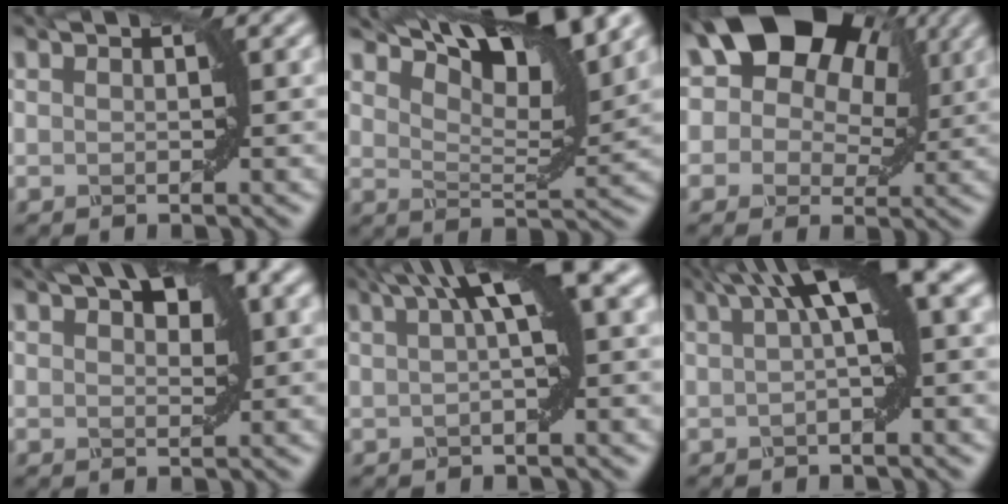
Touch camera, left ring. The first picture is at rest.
{"total": 10.8, "force": [7.7, 2.6, 7.0], "torque": [-0.112, 0.012, 0.117]}
{"total": 13.9, "force": [6.1, 9.1, 8.5], "torque": [-0.110, 0.047, 0.082]}
{"total": 6.8, "force": [3.4, 2.7, 5.3], "torque": [-0.073, 0.026, 0.059]}
{"total": 7.4, "force": [2.6, 1.8, 6.7], "torque": [-0.078, 0.026, 0.039]}
{"total": 8.2, "force": [2.6, 2.1, 7.5], "torque": [-0.096, 0.026, 0.038]}